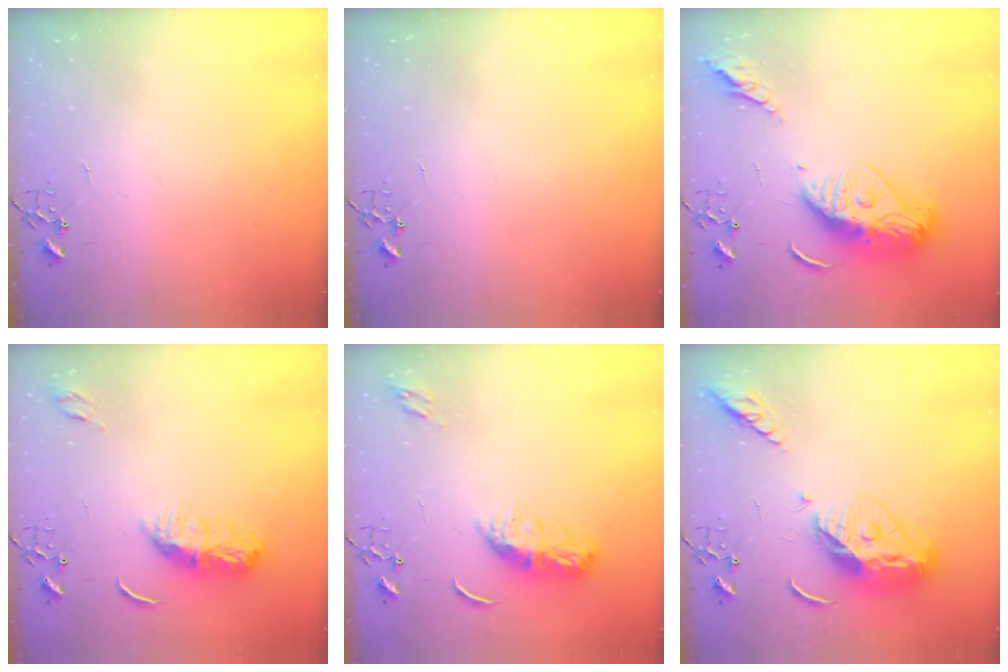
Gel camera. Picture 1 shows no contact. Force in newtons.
{"total": 0.0}
{"total": 16.9, "press": 16.8, "slide": 1.6}
{"total": 9.4, "press": 9.4, "slide": 0.4}
{"total": 10.4, "press": 10.4, "slide": 0.0}
{"total": 15.9, "press": 15.8, "slide": 1.5}